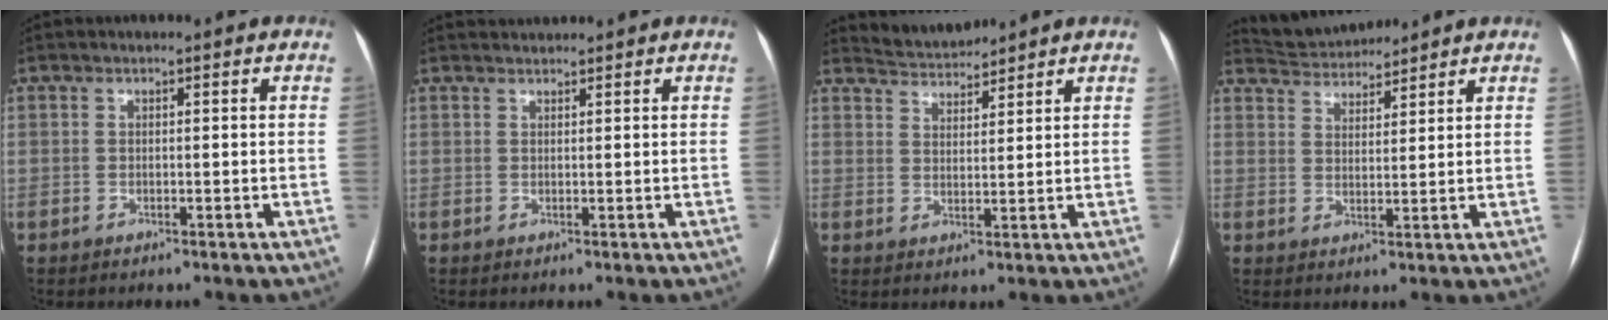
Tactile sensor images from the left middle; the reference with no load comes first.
{"total": 1.6, "force": [1.6, -0.1, -0.2], "torque": [-0.002, 0.018, 0.033]}
{"total": 4.1, "force": [4.1, 0.0, -0.5], "torque": [0.002, 0.011, 0.078]}
{"total": 6.3, "force": [6.3, 0.7, 0.5], "torque": [-0.016, 0.022, 0.109]}